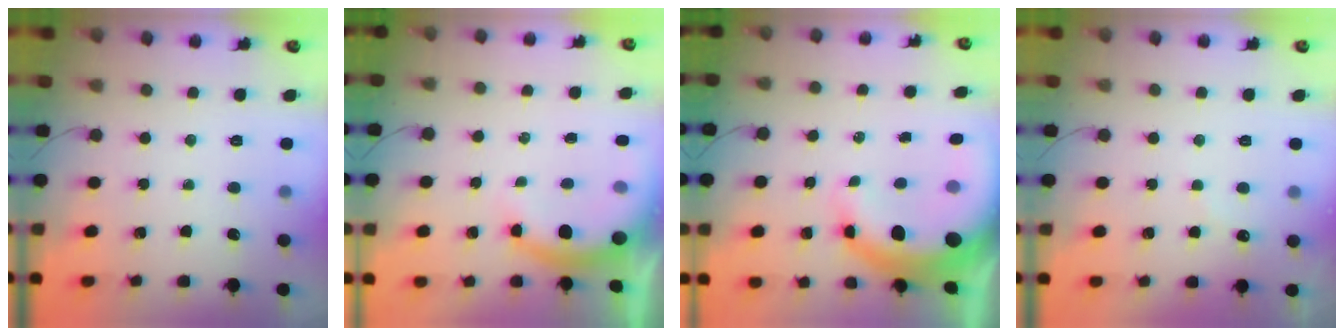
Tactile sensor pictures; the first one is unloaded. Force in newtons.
{"total": 7.3, "press": 7.2, "slide": 0.7}
{"total": 13.6, "press": 13.4, "slide": 2.6}
{"total": 5.3, "press": 5.2, "slide": 0.9}